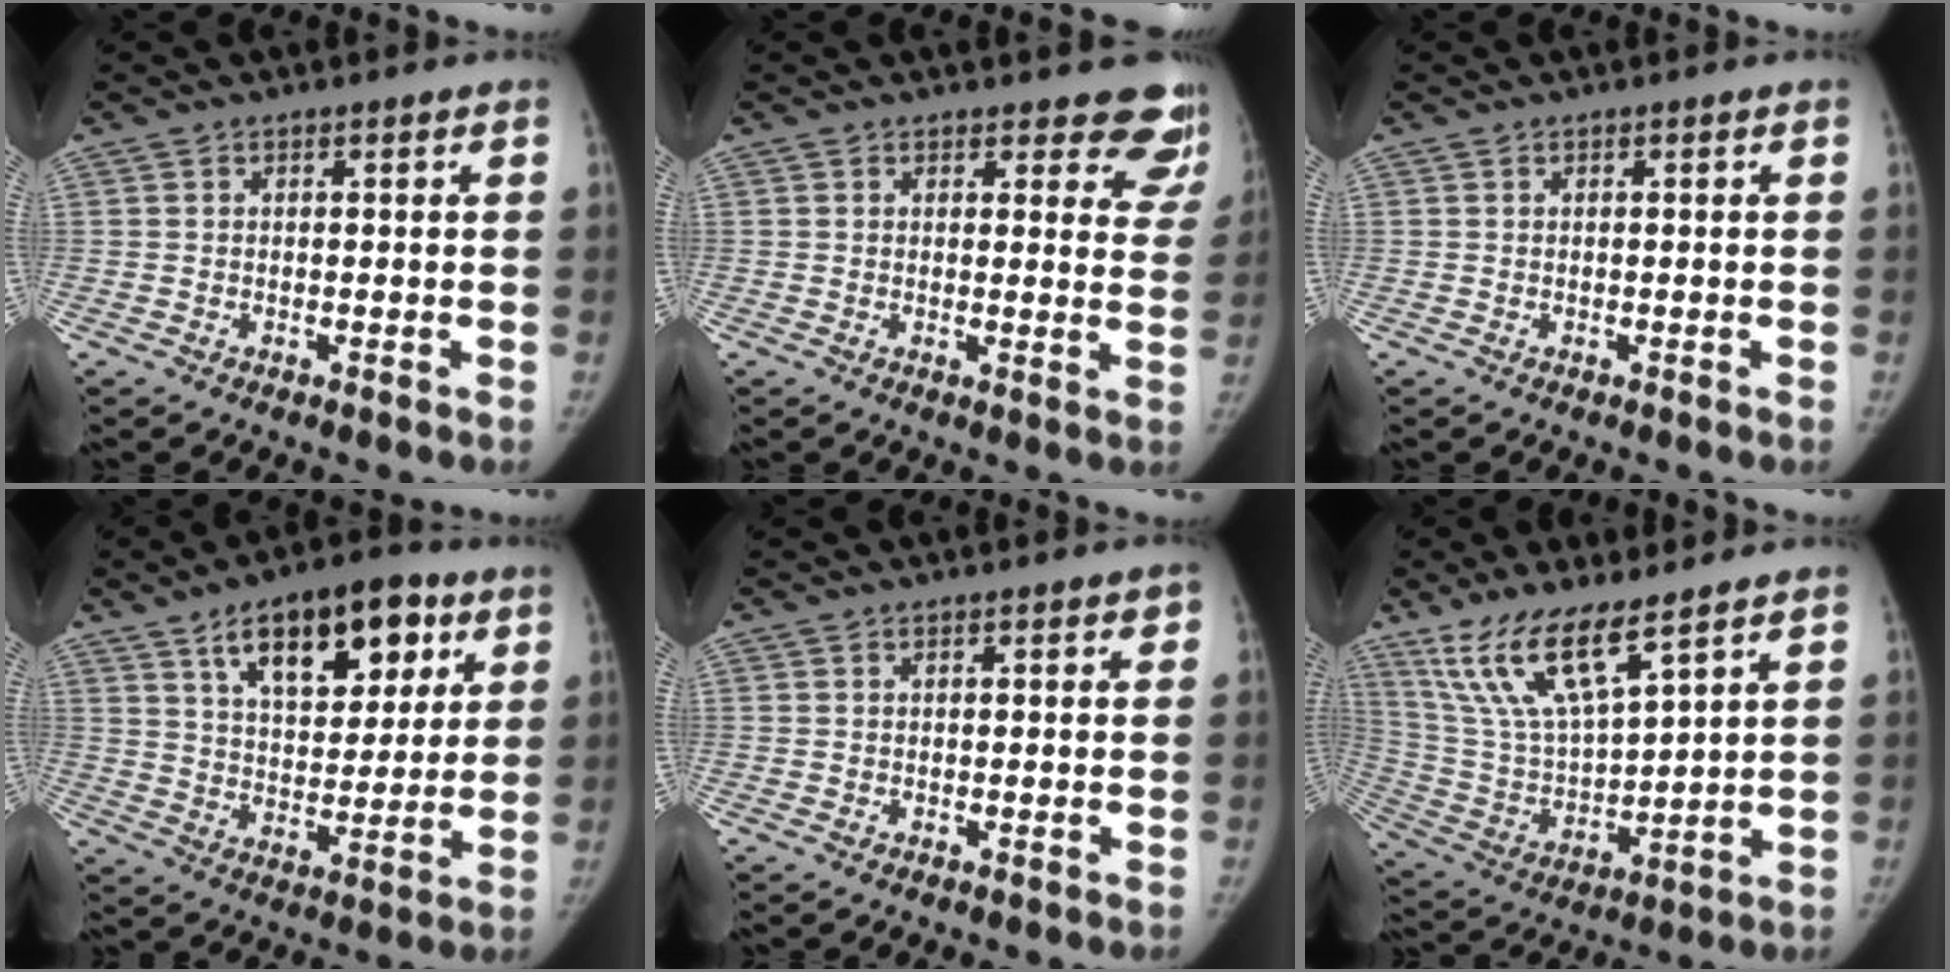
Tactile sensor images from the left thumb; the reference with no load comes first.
{"total": 9.7, "force": [8.9, 3.6, 1.7], "torque": [0.039, -0.056, 0.066]}
{"total": 0.0}
{"total": 17.3, "force": [8.7, 8.8, 12.0], "torque": [-0.131, -0.026, 0.139]}
{"total": 1.0, "force": [0.4, 0.4, 0.8], "torque": [-0.004, 0.003, 0.002]}
{"total": 14.7, "force": [9.9, 3.9, 10.2], "torque": [-0.192, -0.043, 0.211]}